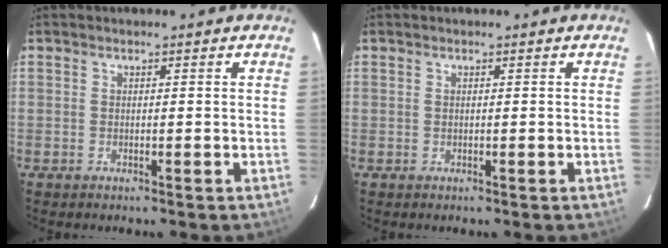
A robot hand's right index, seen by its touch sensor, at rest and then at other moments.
{"total": 0.0}